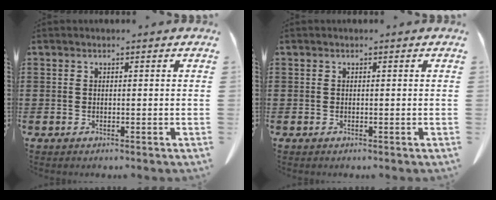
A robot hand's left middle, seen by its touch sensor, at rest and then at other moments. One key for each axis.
{"total": 0.0}